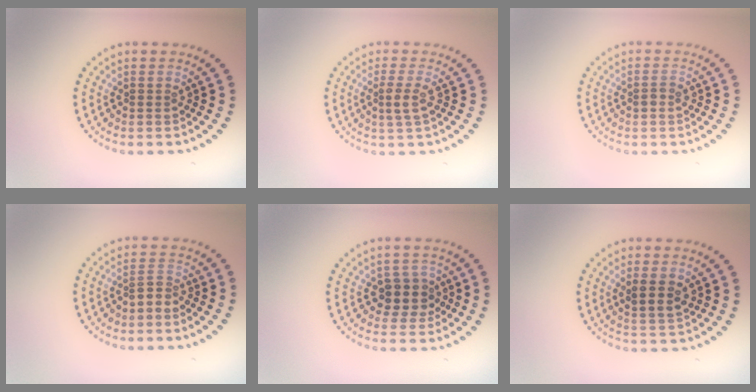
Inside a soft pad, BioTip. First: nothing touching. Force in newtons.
{"total": 1.8, "press": 1.5, "slide": 0.9}
{"total": 0.9, "press": 0.9, "slide": 0.3}
{"total": 1.6, "press": 1.2, "slide": 1.1}
{"total": 2.8, "press": 2.5, "slide": 1.1}
{"total": 2.7, "press": 2.5, "slide": 0.9}